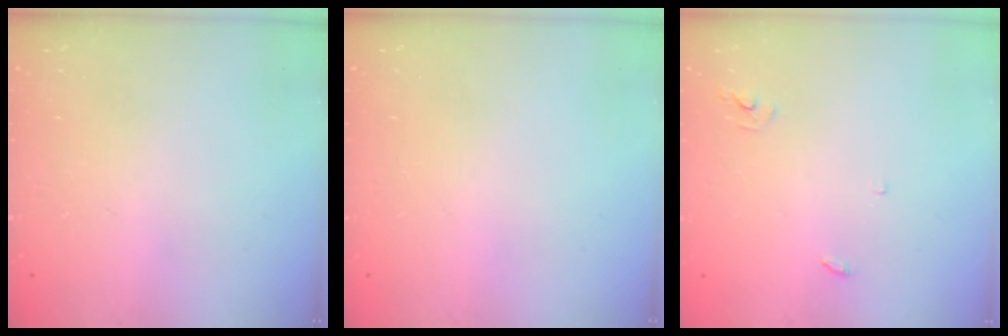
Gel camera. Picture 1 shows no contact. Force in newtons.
{"total": 0.0}
{"total": 2.9, "press": 2.9, "slide": 0.2}